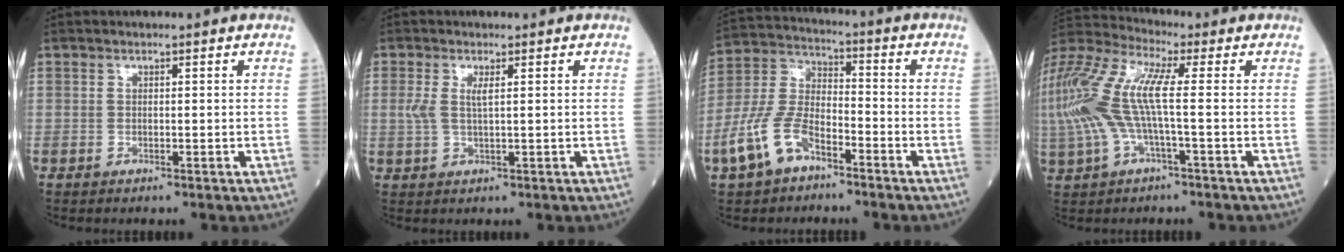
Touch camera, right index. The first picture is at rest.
{"total": 2.9, "force": [0.8, 0.7, 2.7], "torque": [-0.066, 0.005, 0.020]}
{"total": 10.4, "force": [-5.8, 5.1, 7.0], "torque": [-0.172, 0.008, -0.114]}
{"total": 16.2, "force": [0.1, 4.6, 15.5], "torque": [-0.373, 0.025, -0.006]}